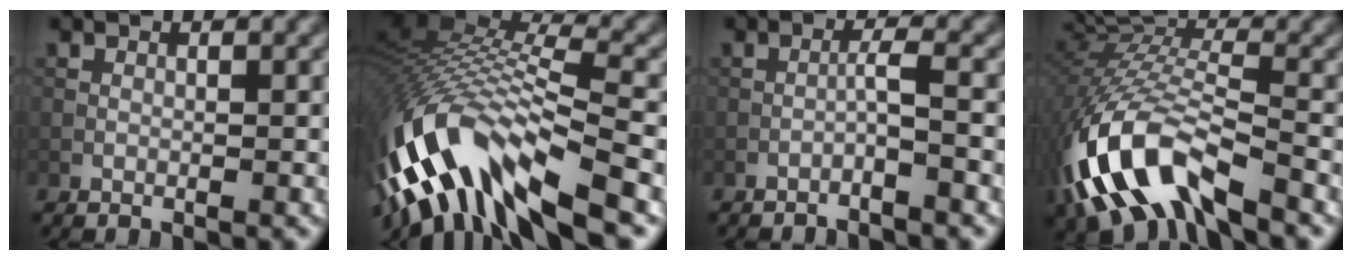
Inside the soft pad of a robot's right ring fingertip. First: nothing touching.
{"total": 14.6, "force": [-6.7, 4.7, 12.1], "torque": [-0.251, 0.014, -0.114]}
{"total": 1.7, "force": [-1.1, -0.2, 1.2], "torque": [-0.023, 0.012, -0.025]}
{"total": 11.6, "force": [-6.1, 4.4, 8.9], "torque": [-0.184, -0.007, -0.121]}